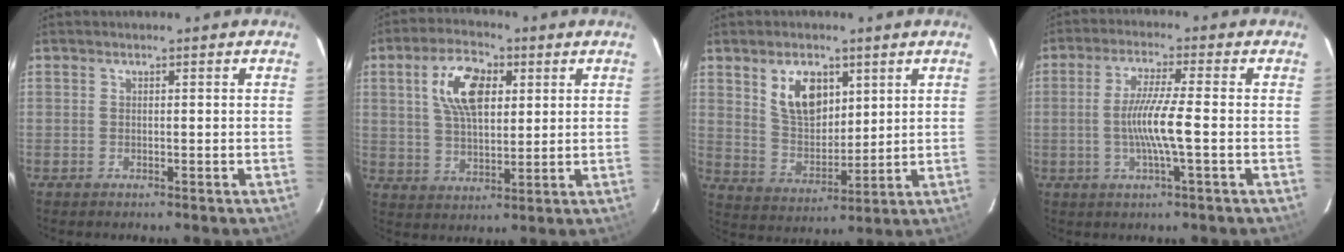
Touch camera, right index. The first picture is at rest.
{"total": 10.7, "force": [3.5, 5.5, 8.5], "torque": [-0.162, 0.019, 0.064]}
{"total": 9.8, "force": [4.6, 5.8, 6.5], "torque": [-0.115, 0.008, 0.098]}
{"total": 7.6, "force": [-1.4, -0.4, 7.4], "torque": [-0.142, -0.006, -0.027]}